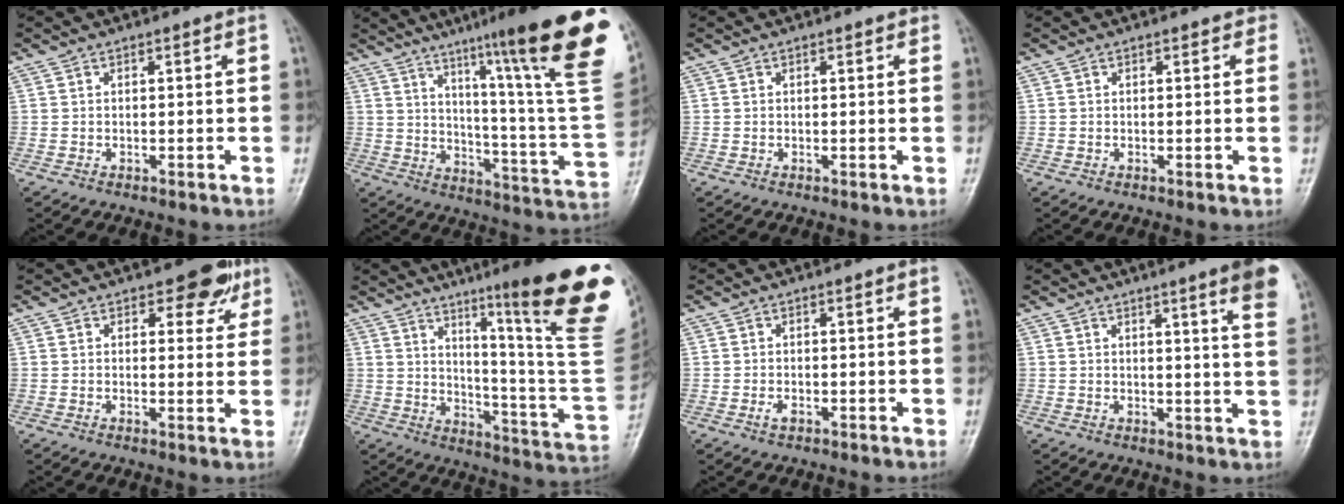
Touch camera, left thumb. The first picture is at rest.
{"total": 26.3, "force": [16.4, 1.6, 20.5], "torque": [-0.262, -0.092, 0.232]}
{"total": 0.7, "force": [0.5, 0.4, 0.3], "torque": [-0.003, -0.002, 0.002]}
{"total": 1.1, "force": [0.6, 0.7, 0.4], "torque": [0.010, -0.001, 0.001]}
{"total": 5.6, "force": [3.3, 3.2, 3.3], "torque": [-0.009, -0.013, 0.040]}
{"total": 26.3, "force": [13.2, 2.7, 22.6], "torque": [-0.254, -0.066, 0.196]}
{"total": 1.2, "force": [-0.4, 0.7, 0.9], "torque": [-0.013, -0.001, -0.008]}
{"total": 9.2, "force": [5.7, 0.4, 7.3], "torque": [-0.080, -0.024, 0.057]}